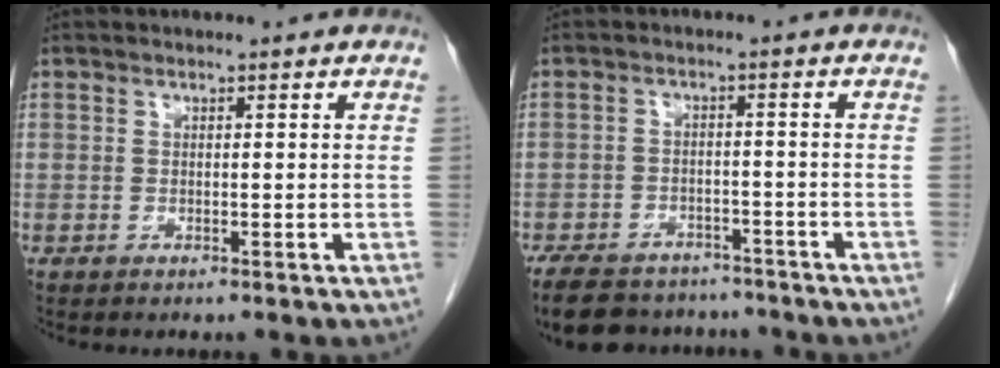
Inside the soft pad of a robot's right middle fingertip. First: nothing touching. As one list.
[{"total": 13.9, "force": [-11.4, 6.2, 4.9], "torque": [-0.101, -0.001, -0.154]}]